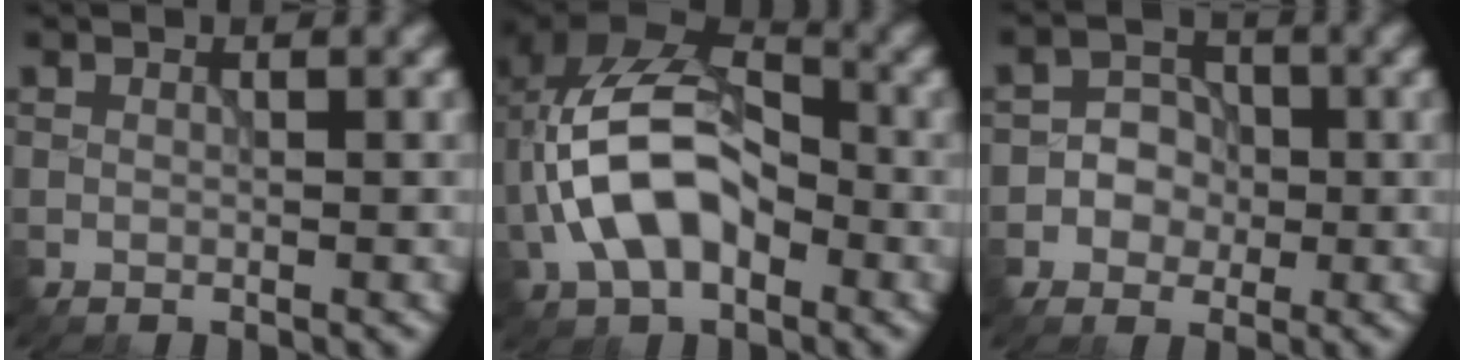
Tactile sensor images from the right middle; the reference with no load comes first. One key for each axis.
{"total": 9.8, "fx": -2.0, "fy": 6.0, "fz": 7.5, "tx": -0.158, "ty": 0.015, "tz": -0.047}
{"total": 2.8, "fx": -0.7, "fy": 2.6, "fz": 1.1, "tx": 0.005, "ty": 0.003, "tz": -0.026}